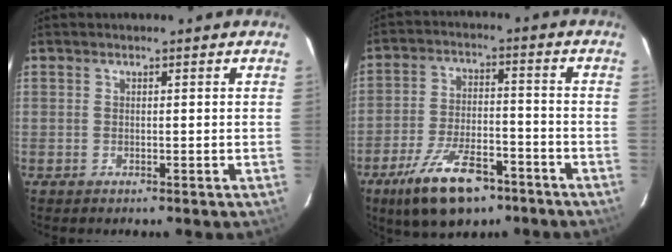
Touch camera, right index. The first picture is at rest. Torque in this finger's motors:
{"motor_torque": [1.25, -0.89, 0.63, 0.14]}